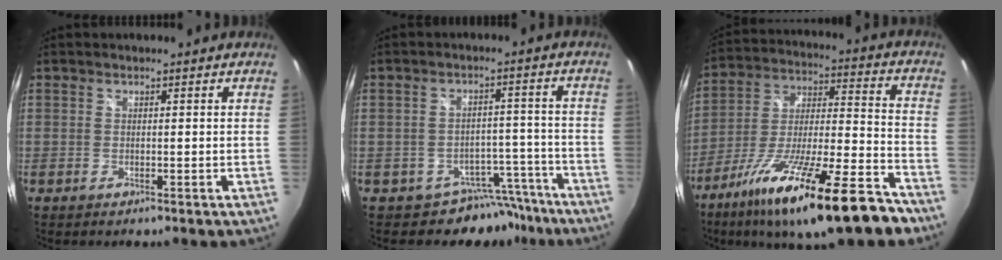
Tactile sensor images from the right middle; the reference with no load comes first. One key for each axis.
{"total": 7.9, "fx": -6.5, "fy": 4.4, "fz": 1.0, "tx": -0.004, "ty": 0.036, "tz": -0.078}
{"total": 25.6, "fx": -17.3, "fy": 5.1, "fz": 18.2, "tx": -0.308, "ty": -0.039, "tz": -0.278}